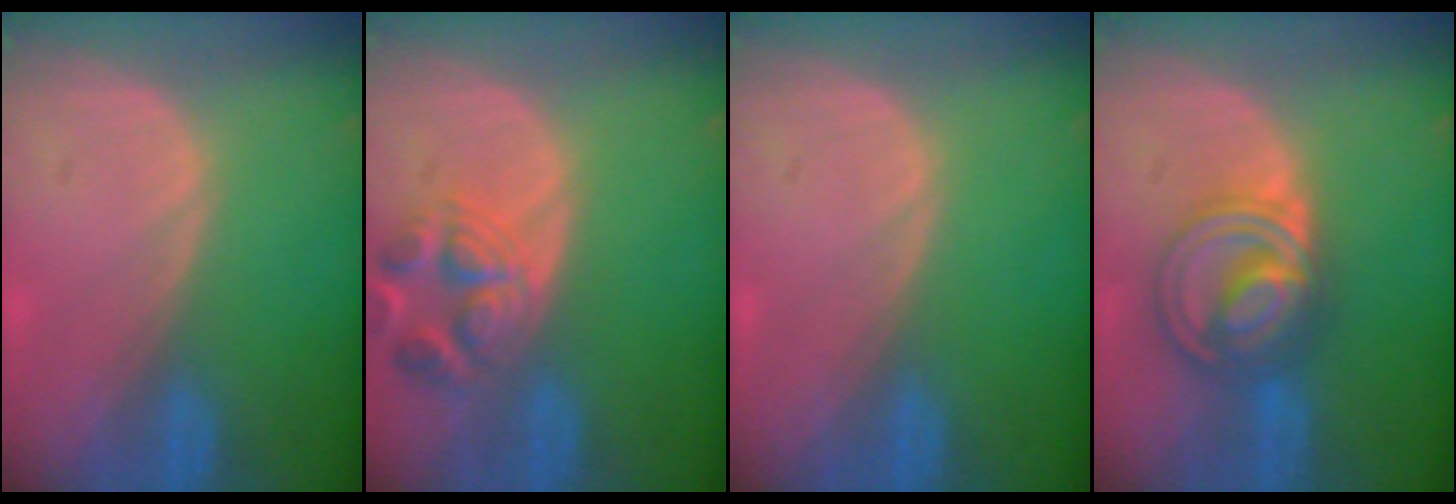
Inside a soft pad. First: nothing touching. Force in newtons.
{"total": 6.9, "press": 6.3, "slide": 2.7}
{"total": 0.0}
{"total": 7.8, "press": 7.7, "slide": 0.5}